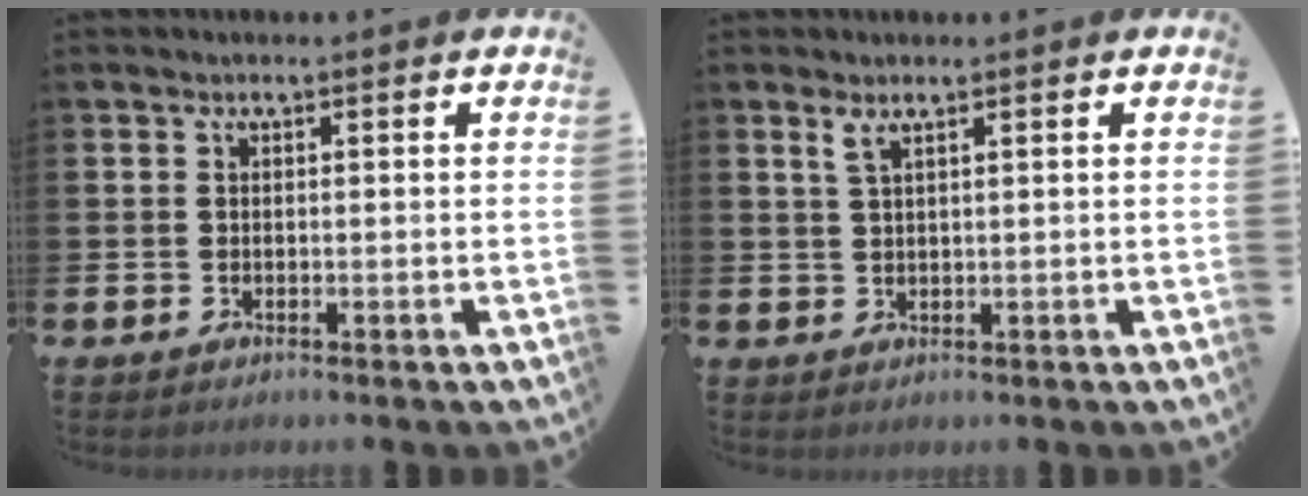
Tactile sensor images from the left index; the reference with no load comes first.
{"total": 1.6, "force": [1.2, 0.3, 1.0], "torque": [-0.020, 0.001, 0.020]}